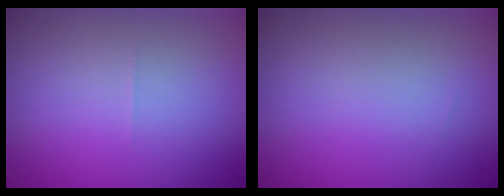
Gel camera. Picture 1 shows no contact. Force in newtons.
{"total": 0.0}